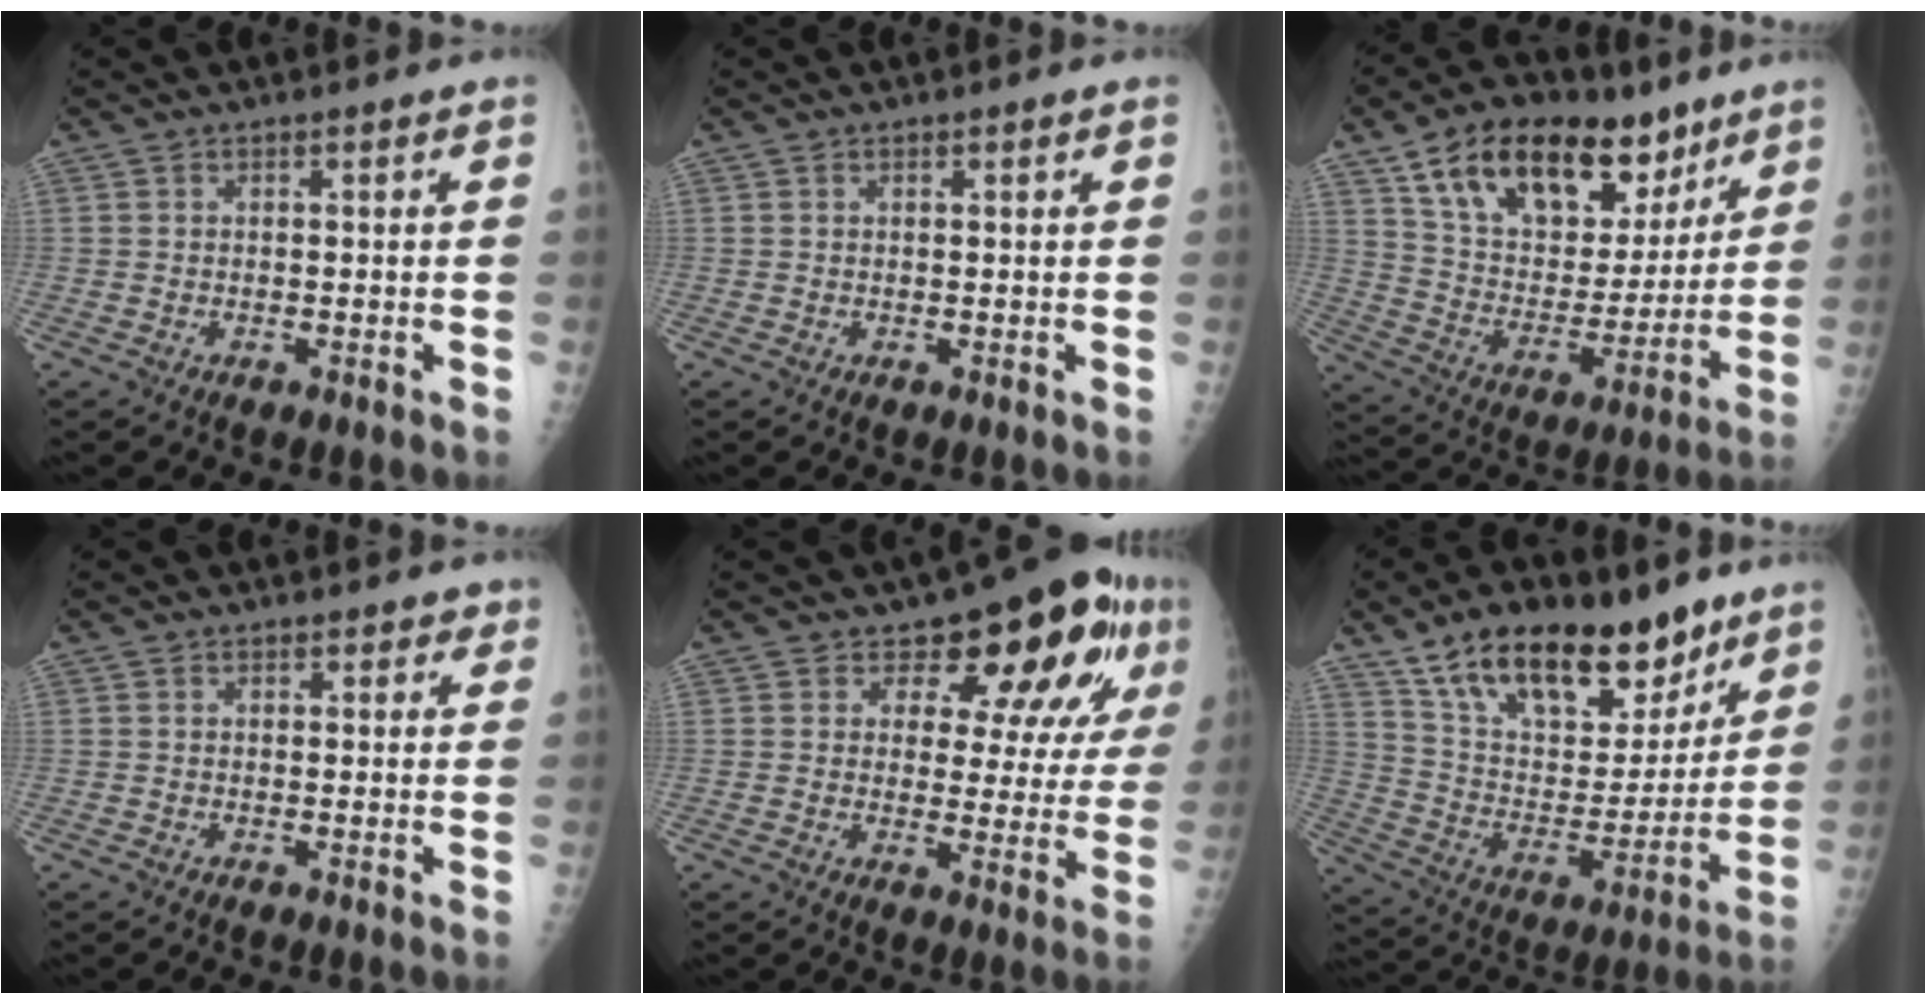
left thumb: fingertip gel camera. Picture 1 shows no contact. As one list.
[{"total": 0.6, "force": [0.3, 0.2, 0.4], "torque": [-0.004, 0.000, 0.005]}, {"total": 25.4, "force": [14.9, 13.9, 15.1], "torque": [-0.206, -0.031, 0.255]}, {"total": 1.6, "force": [1.0, 1.1, 0.4], "torque": [0.018, -0.003, 0.005]}, {"total": 14.5, "force": [7.8, 7.5, 9.7], "torque": [-0.075, -0.035, 0.093]}, {"total": 25.0, "force": [16.5, 12.2, 14.3], "torque": [-0.188, -0.053, 0.276]}]